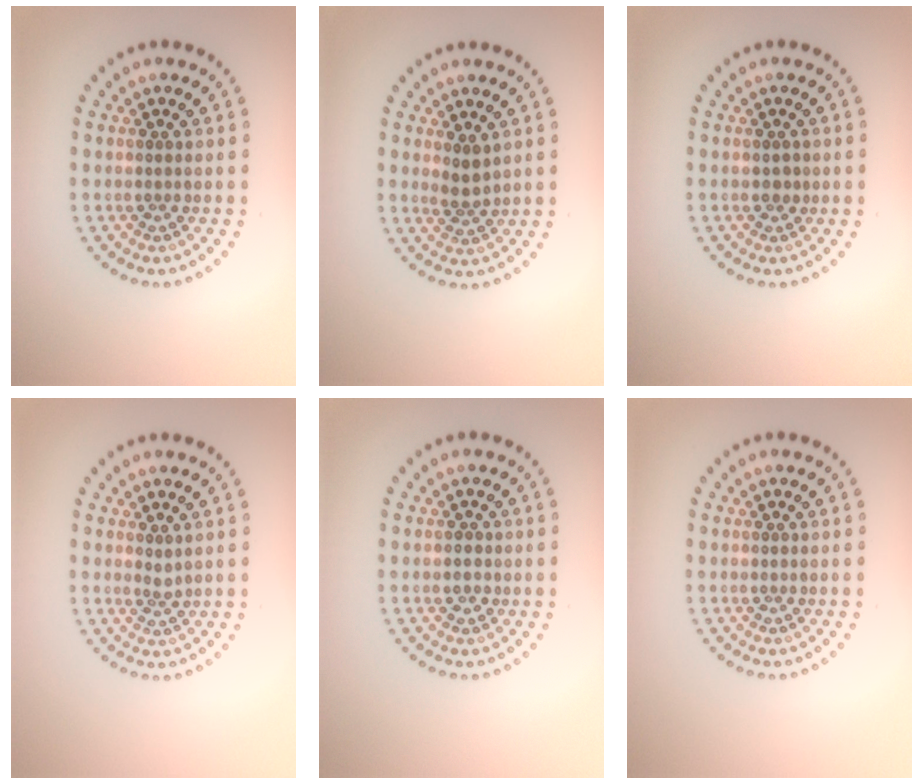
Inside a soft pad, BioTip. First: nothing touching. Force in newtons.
{"total": 1.7, "press": 1.4, "slide": 0.9}
{"total": 0.7, "press": 0.7, "slide": 0.2}
{"total": 0.9, "press": 0.6, "slide": 0.7}
{"total": 1.1, "press": 1.0, "slide": 0.5}
{"total": 0.0}